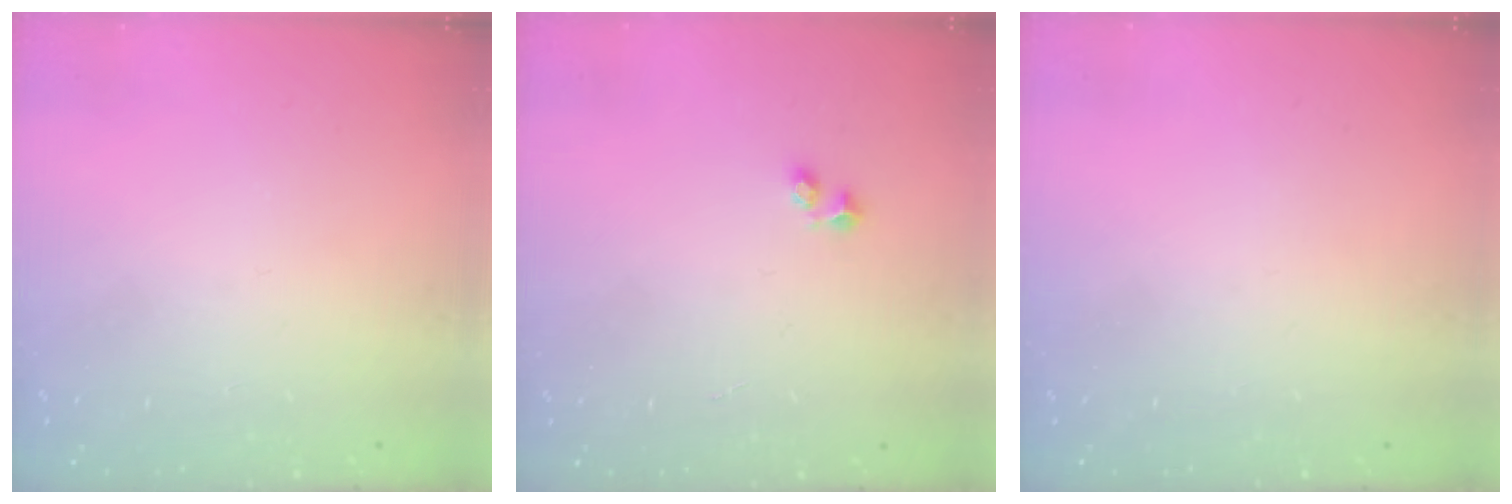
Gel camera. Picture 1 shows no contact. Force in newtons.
{"total": 1.8, "press": 1.7, "slide": 0.6}
{"total": 0.0}